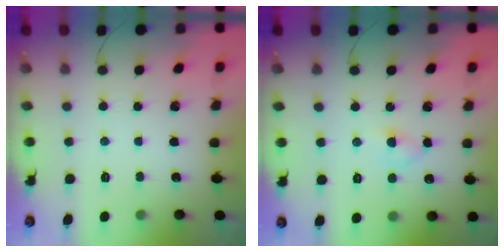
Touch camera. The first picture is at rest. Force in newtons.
{"total": 3.3, "press": 2.9, "slide": 1.5}